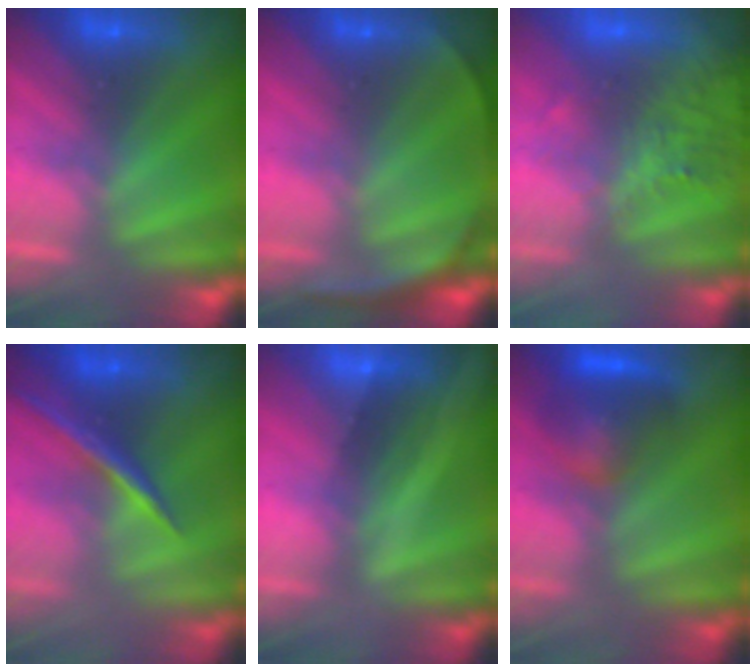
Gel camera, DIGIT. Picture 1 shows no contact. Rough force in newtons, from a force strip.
{"total": 3.5}
{"total": 7.0}
{"total": 1.5}
{"total": 2.1}
{"total": 6.0}